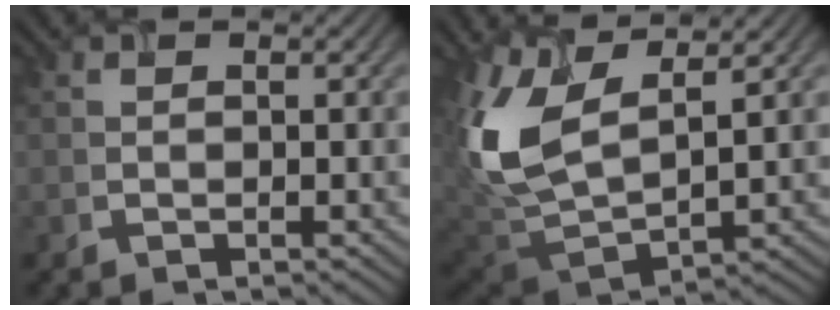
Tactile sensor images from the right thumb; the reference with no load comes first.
{"total": 11.2, "force": [4.5, 5.4, 8.7], "torque": [-0.227, 0.000, 0.102]}